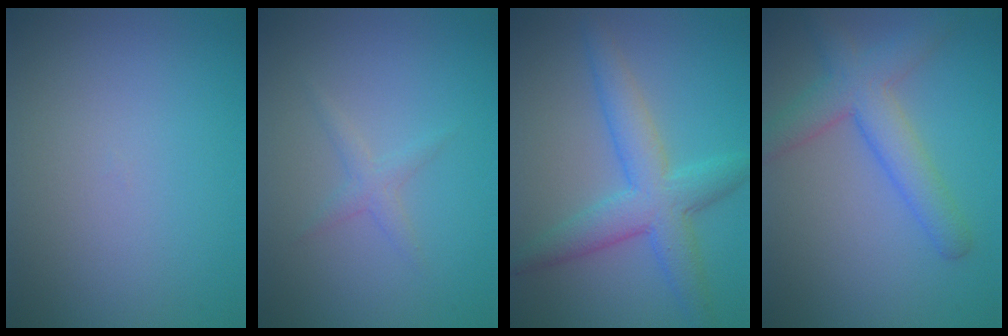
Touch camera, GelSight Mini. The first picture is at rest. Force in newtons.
{"total": 1.8, "press": 1.8, "slide": 0.1}
{"total": 5.5, "press": 5.5, "slide": 0.1}
{"total": 4.8, "press": 4.8, "slide": 0.3}